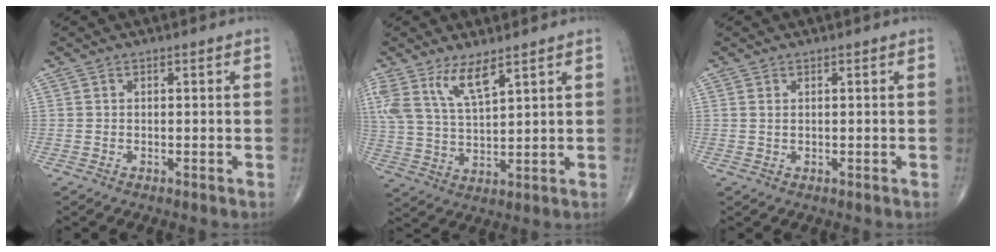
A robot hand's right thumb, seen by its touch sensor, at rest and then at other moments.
{"total": 8.9, "force": [5.7, 2.8, 6.3], "torque": [-0.128, -0.024, 0.124]}
{"total": 0.8, "force": [0.4, 0.3, 0.5], "torque": [-0.011, 0.002, 0.010]}